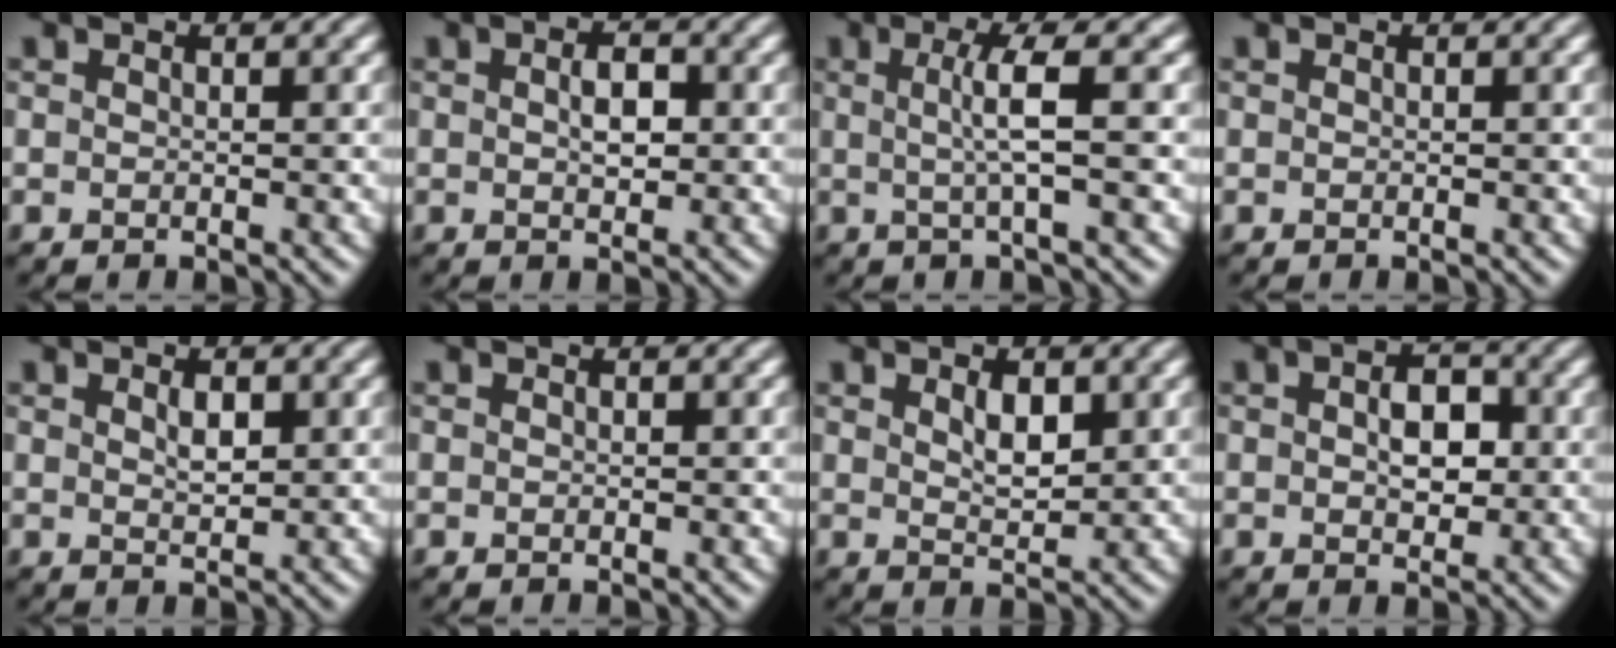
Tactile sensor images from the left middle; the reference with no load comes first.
{"total": 2.4, "force": [0.3, 1.3, 2.0], "torque": [-0.038, 0.004, 0.003]}
{"total": 3.5, "force": [0.2, 0.5, 3.4], "torque": [-0.065, 0.002, 0.000]}
{"total": 0.0}
{"total": 1.6, "force": [0.7, 0.7, 1.3], "torque": [-0.024, 0.000, 0.014]}
{"total": 0.0}
{"total": 2.4, "force": [1.0, 1.1, 1.9], "torque": [-0.034, -0.002, 0.019]}
{"total": 3.6, "force": [0.3, 2.2, 2.9], "torque": [-0.048, 0.004, 0.002]}